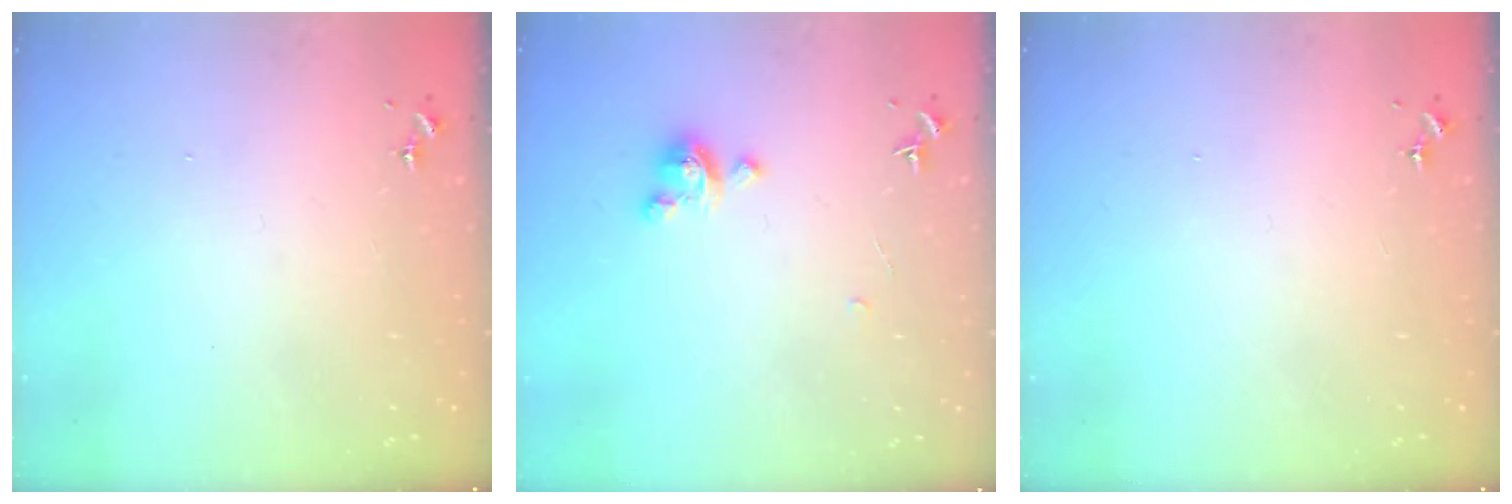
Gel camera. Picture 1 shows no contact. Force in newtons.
{"total": 4.8, "press": 4.7, "slide": 0.3}
{"total": 0.0}